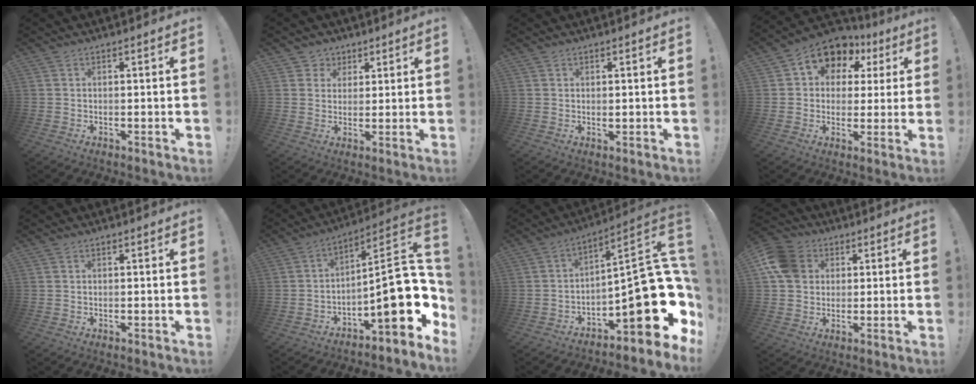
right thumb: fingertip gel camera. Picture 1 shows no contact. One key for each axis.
{"total": 4.6, "fx": 2.1, "fy": 4.1, "fz": 0.3, "tx": -0.006, "ty": -0.016, "tz": 0.039}
{"total": 0.7, "fx": 0.4, "fy": 0.6, "fz": 0.3, "tx": 0.002, "ty": -0.003, "tz": 0.006}
{"total": 9.6, "fx": 4.7, "fy": 7.2, "fz": 4.2, "tx": -0.072, "ty": -0.028, "tz": 0.090}
{"total": 0.0}
{"total": 21.5, "fx": -3.3, "fy": 7.2, "fz": 20.0, "tx": -0.295, "ty": 0.014, "tz": -0.043}
{"total": 20.8, "fx": -5.3, "fy": 7.8, "fz": 18.6, "tx": -0.251, "ty": 0.018, "tz": -0.077}
{"total": 11.1, "fx": 2.8, "fy": 9.3, "fz": 5.3, "tx": -0.099, "ty": 0.002, "tz": 0.060}